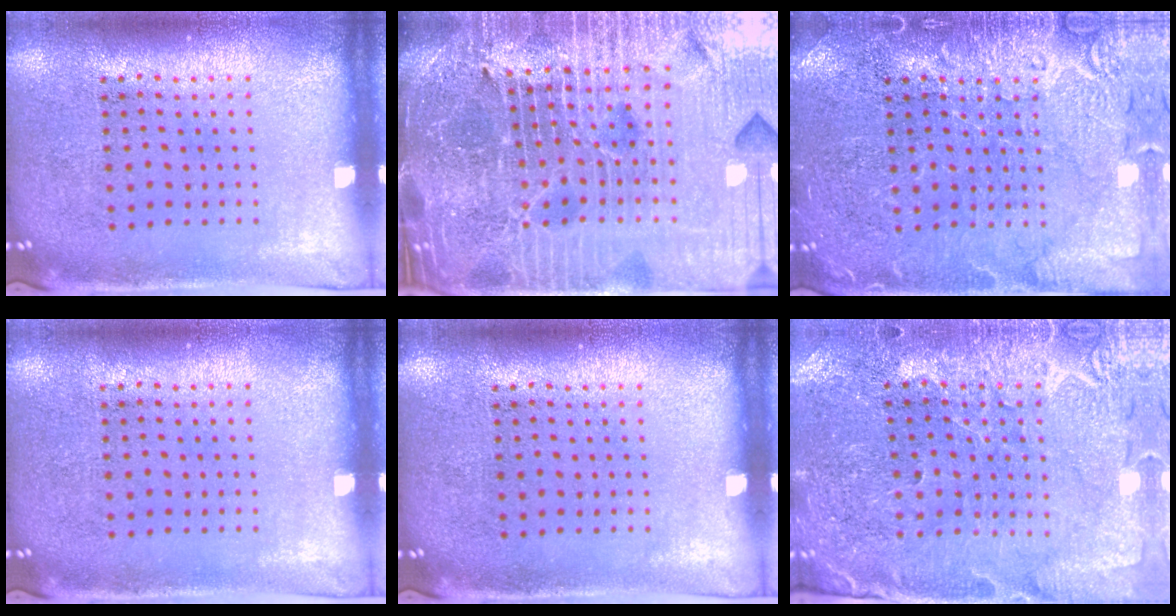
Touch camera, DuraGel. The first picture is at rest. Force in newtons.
{"total": 7.3, "press": 6.4, "slide": 3.7}
{"total": 4.8, "press": 4.7, "slide": 0.8}
{"total": 0.0}
{"total": 0.0}
{"total": 1.3, "press": 1.2, "slide": 0.2}